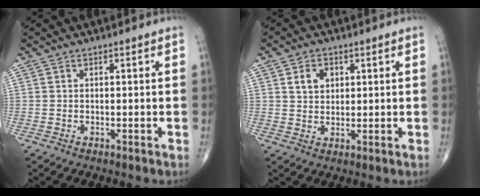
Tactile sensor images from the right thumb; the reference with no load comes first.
{"total": 4.6, "force": [1.6, 3.5, 2.4], "torque": [-0.021, -0.007, 0.027]}